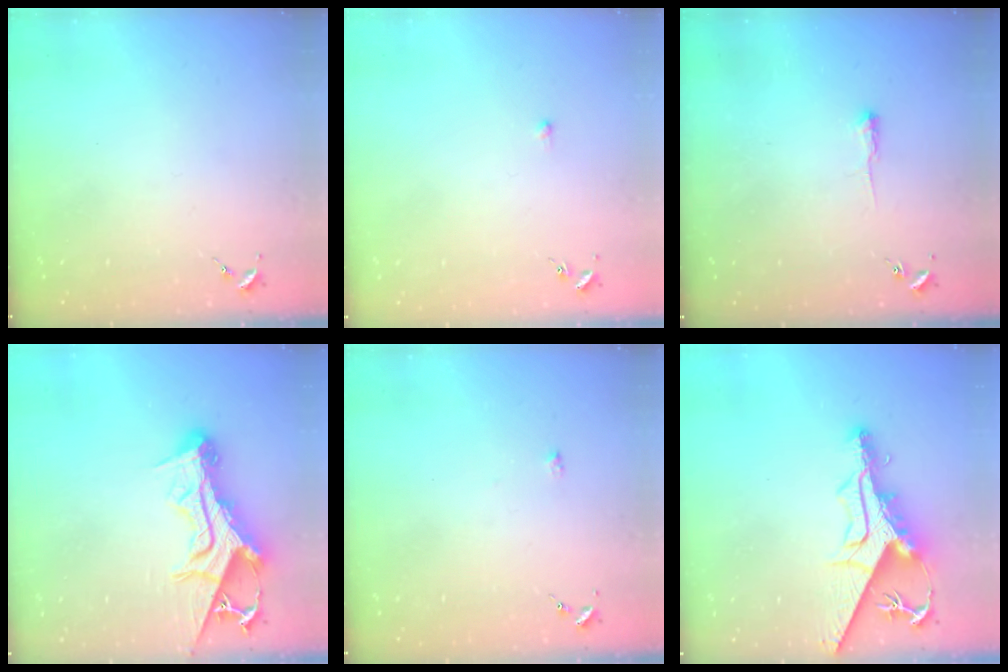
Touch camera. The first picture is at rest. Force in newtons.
{"total": 2.9, "press": 2.8, "slide": 0.6}
{"total": 2.7, "press": 2.6, "slide": 0.4}
{"total": 15.5, "press": 15.5, "slide": 1.3}
{"total": 4.3, "press": 4.3, "slide": 0.2}
{"total": 12.7, "press": 12.7, "slide": 1.2}